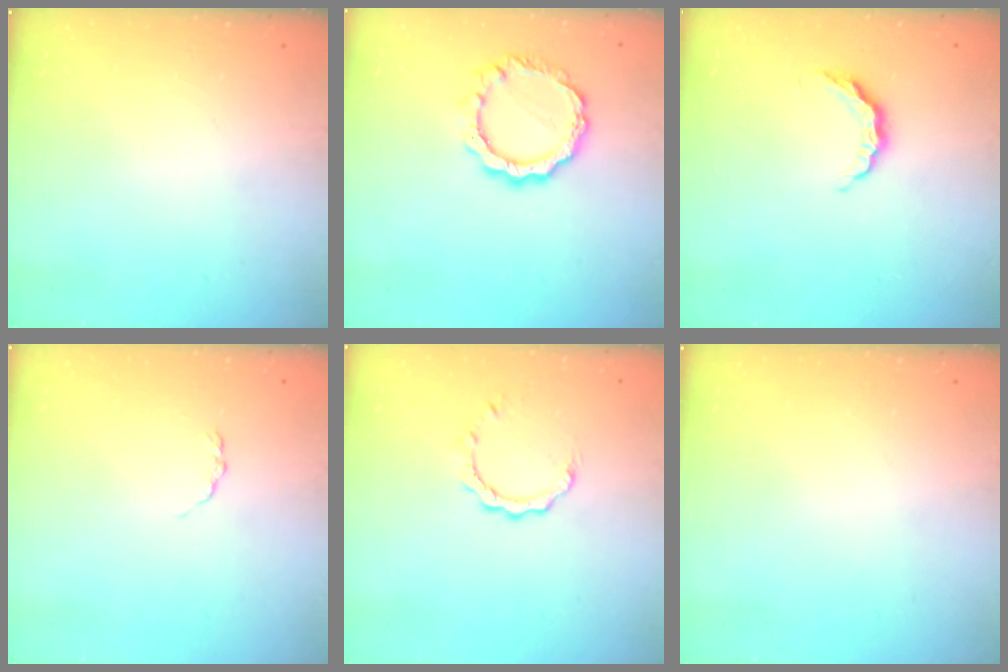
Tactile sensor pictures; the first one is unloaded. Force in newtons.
{"total": 10.0, "press": 9.9, "slide": 0.8}
{"total": 5.8, "press": 5.8, "slide": 0.6}
{"total": 2.9, "press": 2.8, "slide": 0.4}
{"total": 3.8, "press": 3.8, "slide": 0.4}
{"total": 0.0}